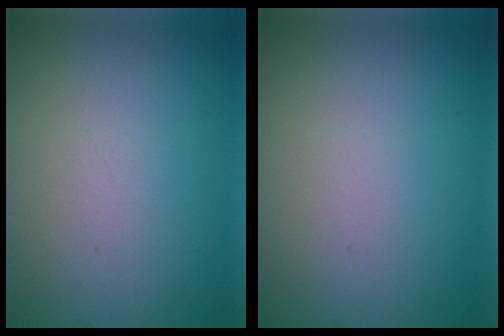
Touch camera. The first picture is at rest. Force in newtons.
{"total": 0.0}